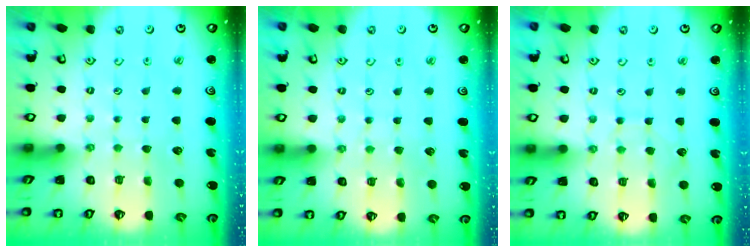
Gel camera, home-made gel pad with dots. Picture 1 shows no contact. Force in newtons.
{"total": 3.9, "press": 3.8, "slide": 0.7}
{"total": 5.0, "press": 5.0, "slide": 0.5}